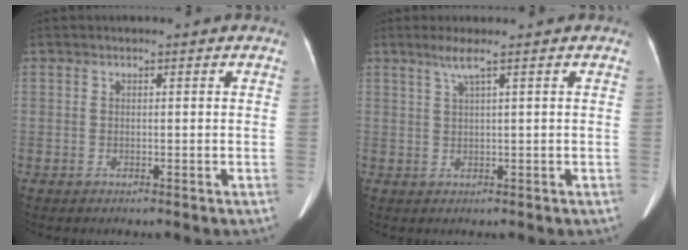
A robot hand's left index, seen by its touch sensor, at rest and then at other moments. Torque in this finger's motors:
{"motor_torque": [0.35, -0.37, 0.19, 0.00]}